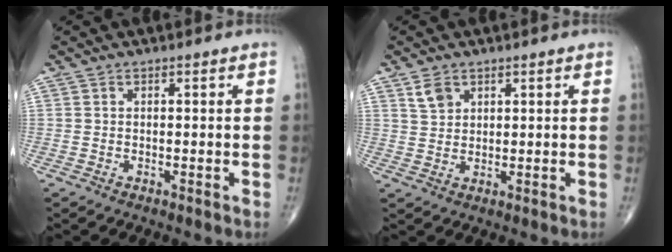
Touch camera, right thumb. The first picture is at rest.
{"total": 3.4, "force": [2.0, 2.3, 1.6], "torque": [-0.020, -0.007, 0.043]}